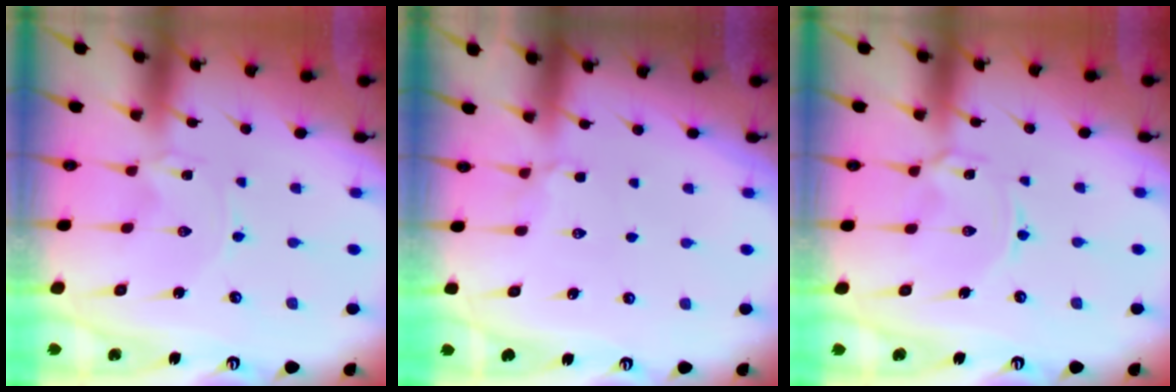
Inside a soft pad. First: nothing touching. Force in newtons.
{"total": 4.0, "press": 3.9, "slide": 1.2}
{"total": 3.0, "press": 2.9, "slide": 0.4}